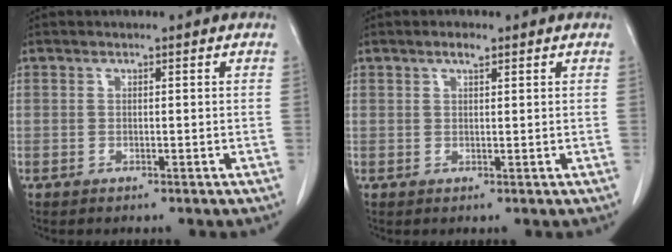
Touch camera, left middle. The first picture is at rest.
{"total": 1.5, "force": [1.0, 0.3, 1.1], "torque": [-0.020, 0.001, 0.018]}